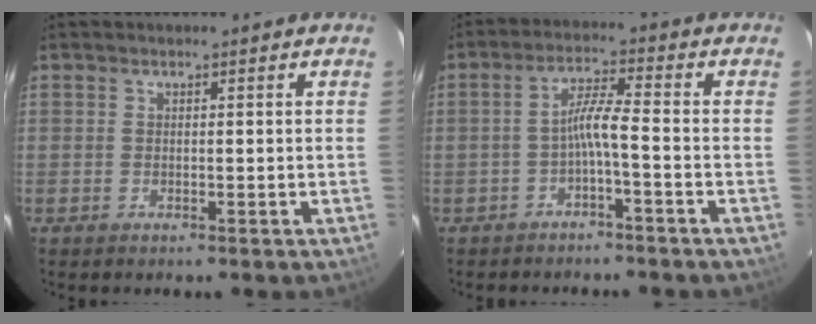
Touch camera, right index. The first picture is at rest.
{"total": 4.2, "force": [-2.1, -0.3, 3.7], "torque": [-0.081, 0.012, -0.038]}